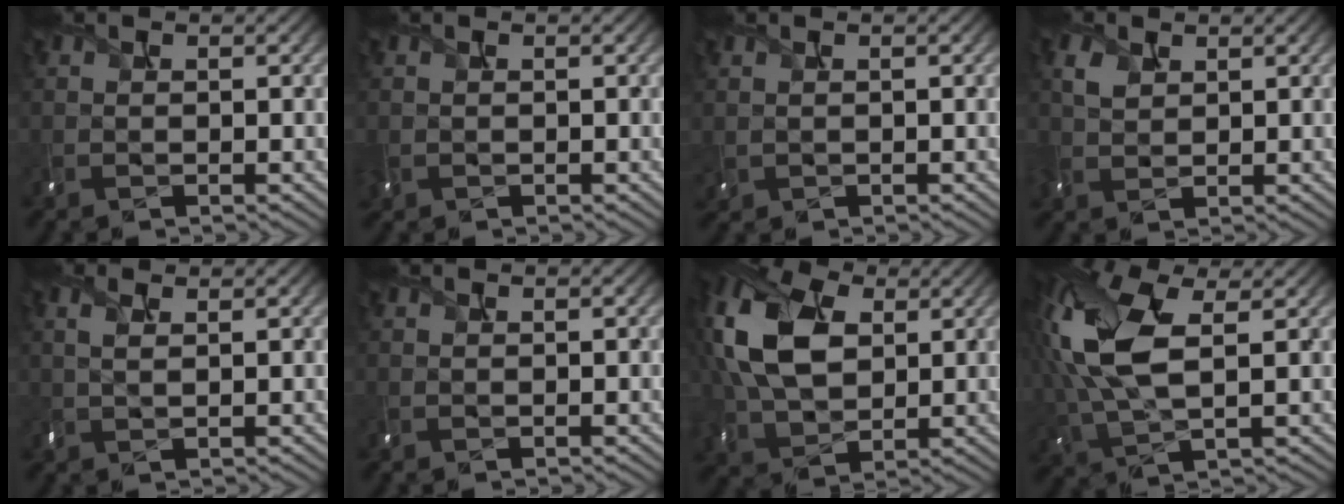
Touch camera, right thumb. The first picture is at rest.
{"total": 1.7, "force": [-0.6, 1.2, 1.0], "torque": [-0.034, -0.007, -0.012]}
{"total": 1.5, "force": [0.0, 1.1, 0.9], "torque": [-0.032, -0.003, 0.005]}
{"total": 2.4, "force": [1.2, 1.7, 1.2], "torque": [-0.038, 0.004, 0.028]}
{"total": 1.4, "force": [0.8, 0.4, 1.1], "torque": [-0.031, 0.007, 0.018]}
{"total": 0.0}
{"total": 13.7, "force": [3.3, 9.1, 9.7], "torque": [-0.257, 0.023, 0.060]}
{"total": 11.9, "force": [2.6, 5.9, 10.0], "torque": [-0.258, 0.007, 0.049]}